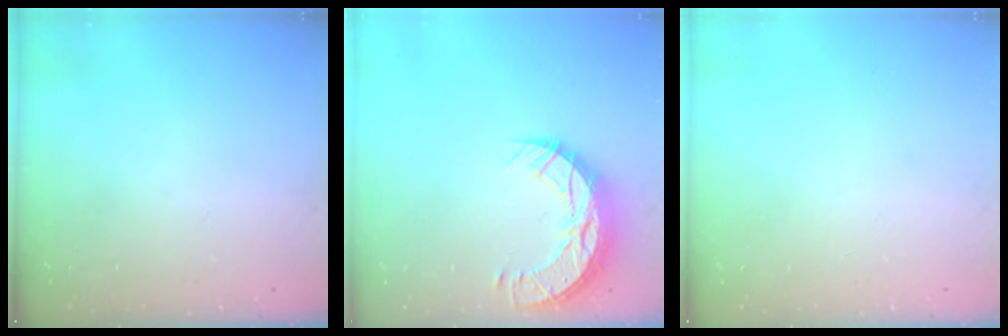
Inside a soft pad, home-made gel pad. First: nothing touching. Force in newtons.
{"total": 11.7, "press": 11.7, "slide": 0.8}
{"total": 0.0}